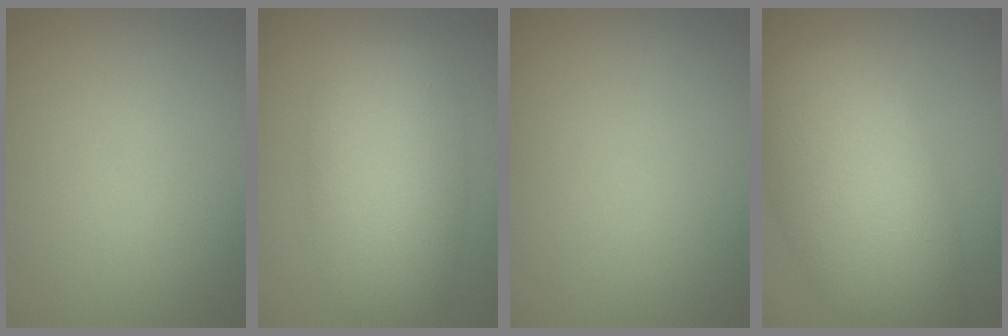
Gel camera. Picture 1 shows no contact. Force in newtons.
{"total": 8.4, "press": 8.3, "slide": 0.4}
{"total": 0.0}
{"total": 10.9, "press": 10.9, "slide": 0.5}